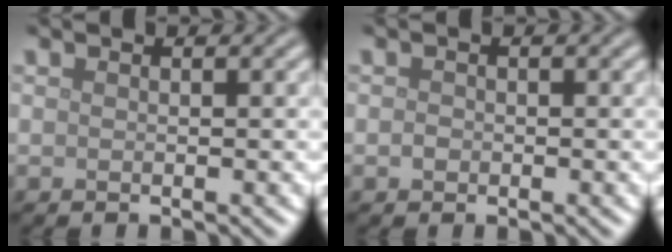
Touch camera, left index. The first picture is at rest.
{"total": 0.7, "force": [-0.2, 0.6, 0.2], "torque": [-0.003, -0.002, -0.006]}